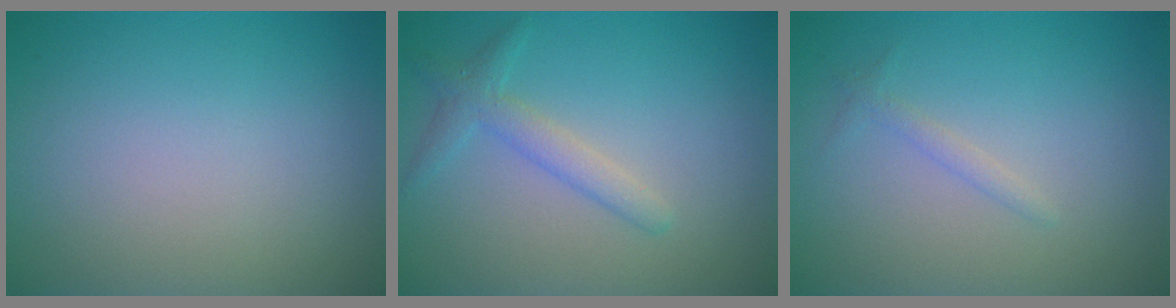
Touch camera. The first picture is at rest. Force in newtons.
{"total": 2.3, "press": 2.3, "slide": 0.1}
{"total": 1.0, "press": 1.0, "slide": 0.0}